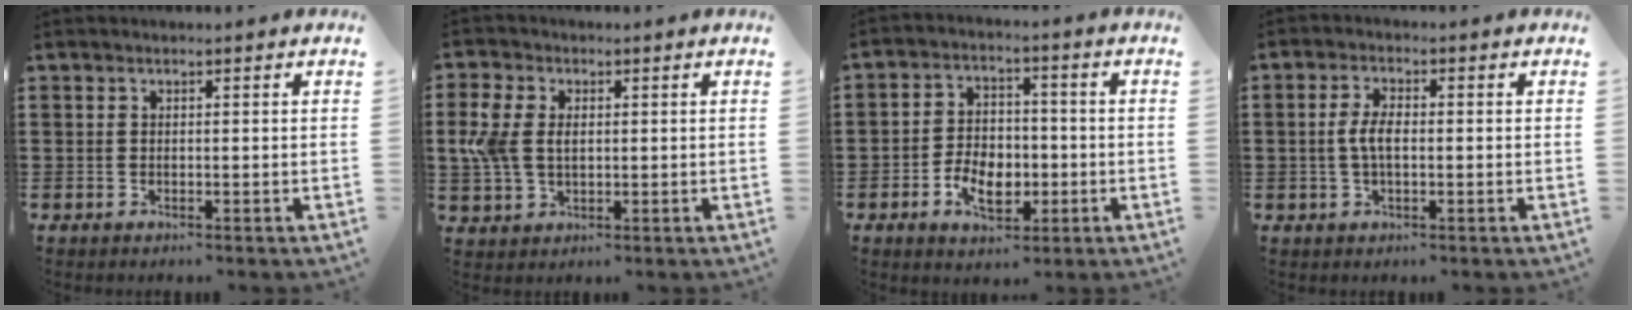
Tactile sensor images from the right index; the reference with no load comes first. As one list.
[{"total": 5.5, "force": [0.6, 3.9, 3.9], "torque": [-0.114, 0.003, 0.001]}, {"total": 6.6, "force": [-2.1, 4.4, 4.3], "torque": [-0.083, 0.005, -0.042]}, {"total": 4.0, "force": [-0.3, 1.7, 3.6], "torque": [-0.082, -0.002, -0.011]}]